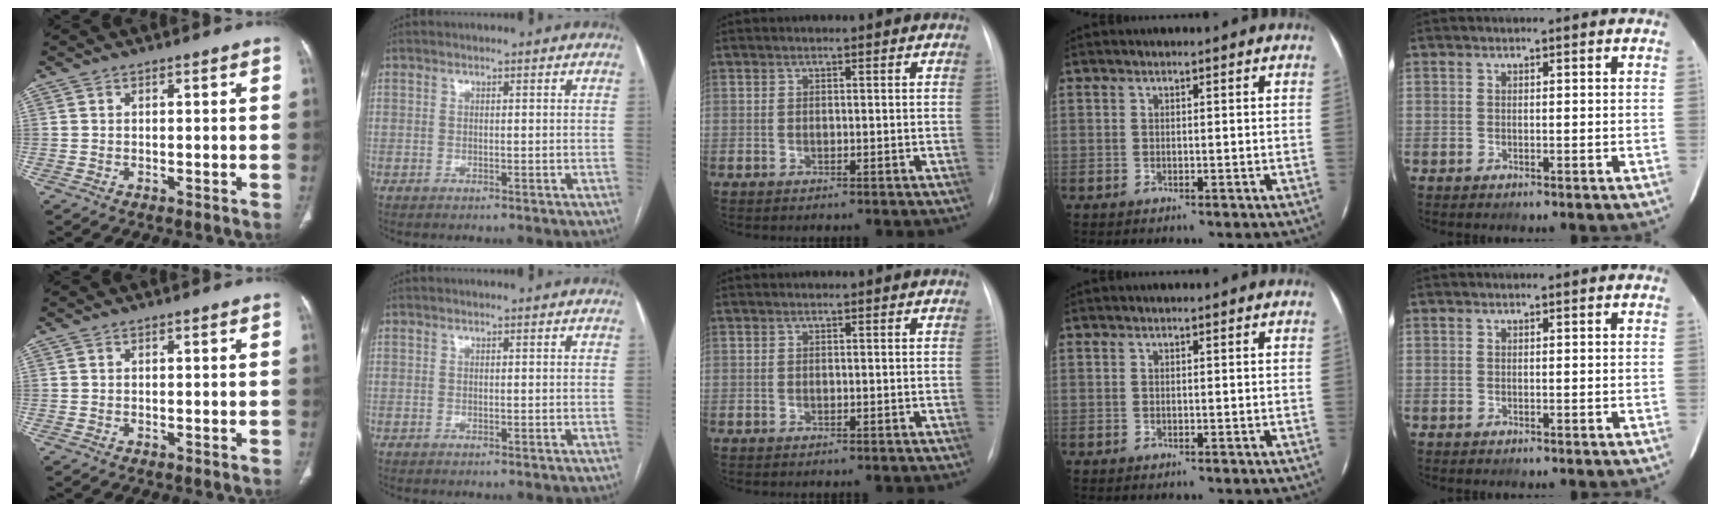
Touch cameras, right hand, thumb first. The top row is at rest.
{}